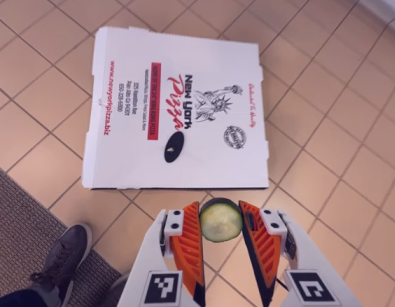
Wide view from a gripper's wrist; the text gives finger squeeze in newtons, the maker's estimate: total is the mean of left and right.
{"total": 7.5, "left": 7.5, "right": 7.5}